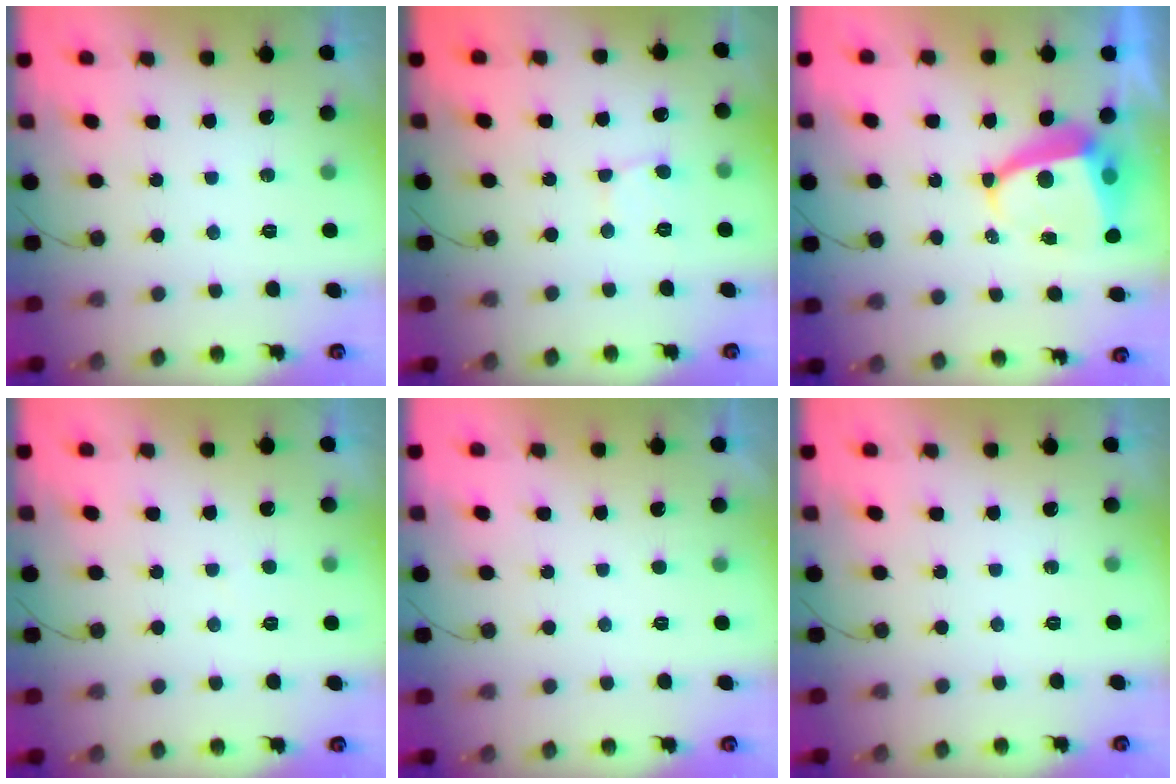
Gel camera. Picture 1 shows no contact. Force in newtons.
{"total": 2.7, "press": 2.7, "slide": 0.3}
{"total": 7.2, "press": 7.2, "slide": 0.9}
{"total": 1.9, "press": 1.9, "slide": 0.2}
{"total": 1.4, "press": 1.4, "slide": 0.3}
{"total": 0.0}